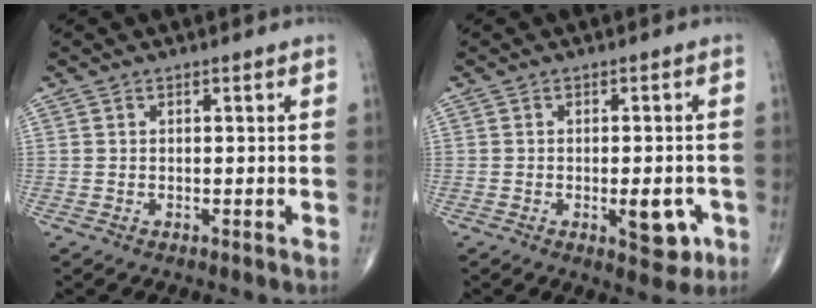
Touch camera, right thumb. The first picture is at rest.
{"total": 6.0, "force": [-1.9, 2.7, 5.0], "torque": [-0.045, 0.002, -0.019]}